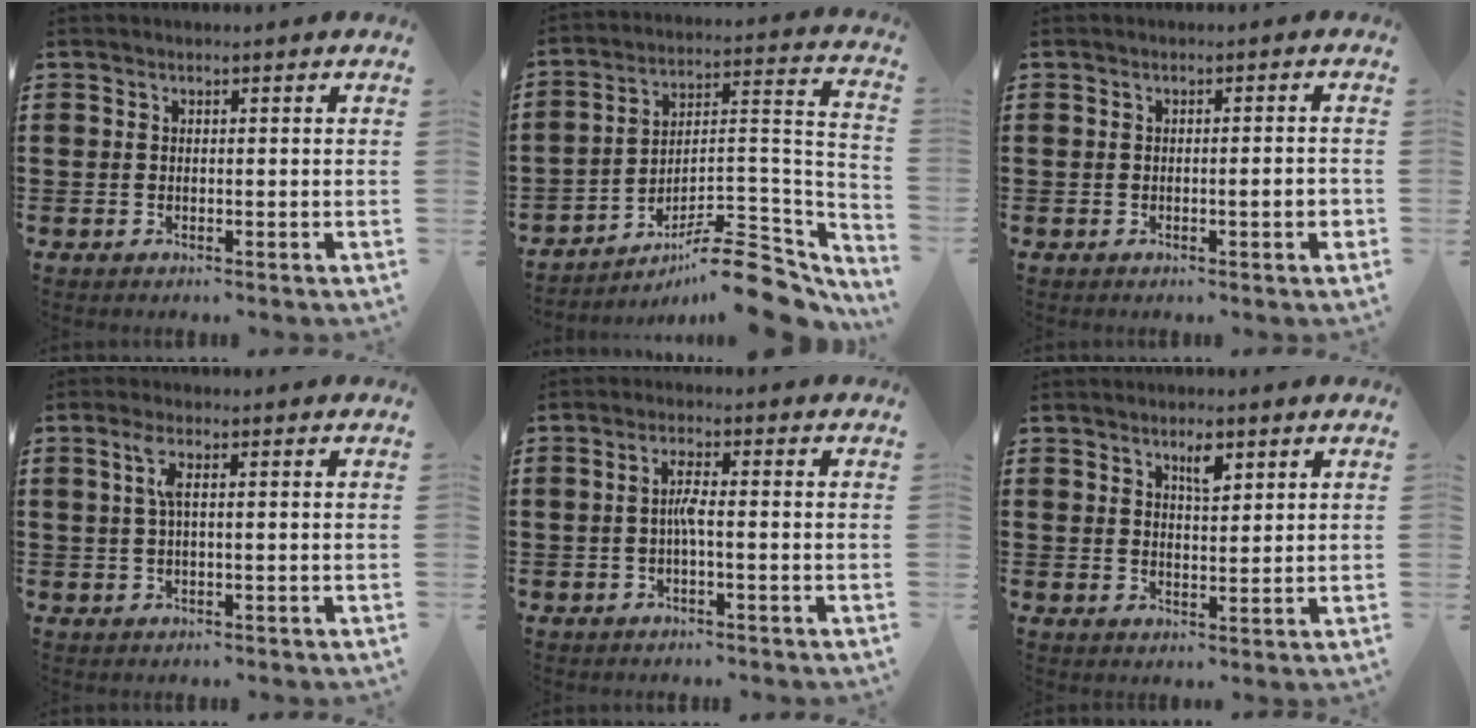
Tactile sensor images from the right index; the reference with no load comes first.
{"total": 11.7, "force": [-9.1, 2.4, 6.9], "torque": [-0.092, 0.032, -0.168]}
{"total": 2.4, "force": [-0.6, 0.1, 2.3], "torque": [-0.036, -0.002, -0.011]}
{"total": 2.7, "force": [0.5, 0.4, 2.6], "torque": [-0.054, 0.002, 0.007]}
{"total": 2.6, "force": [-0.5, 0.2, 2.5], "torque": [-0.056, -0.003, -0.014]}
{"total": 3.2, "force": [2.1, 1.0, 2.2], "torque": [-0.033, -0.002, 0.032]}